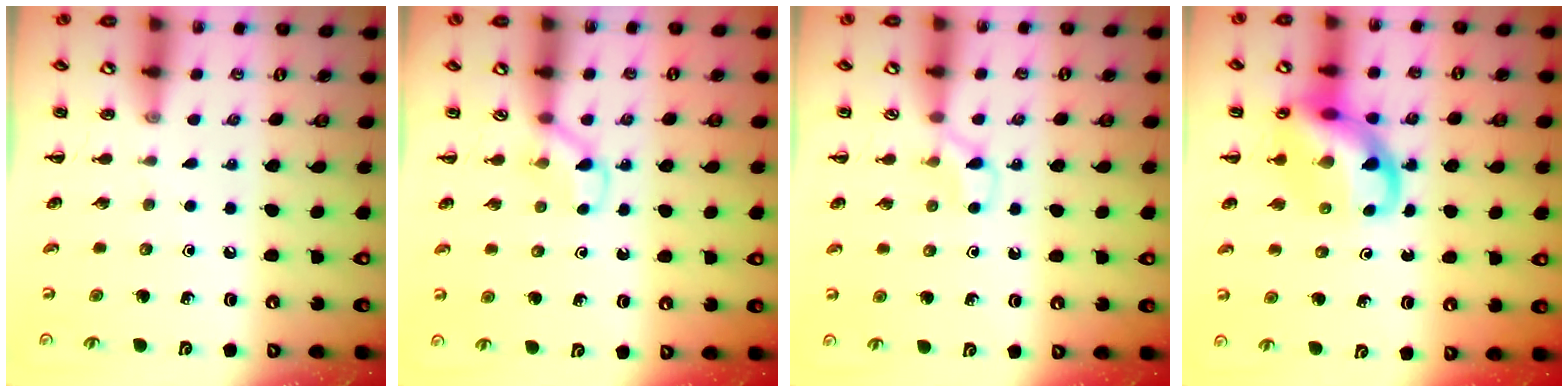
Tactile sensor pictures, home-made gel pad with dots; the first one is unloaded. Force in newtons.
{"total": 3.5, "press": 3.3, "slide": 1.2}
{"total": 3.6, "press": 3.4, "slide": 1.1}
{"total": 14.6, "press": 14.4, "slide": 2.8}